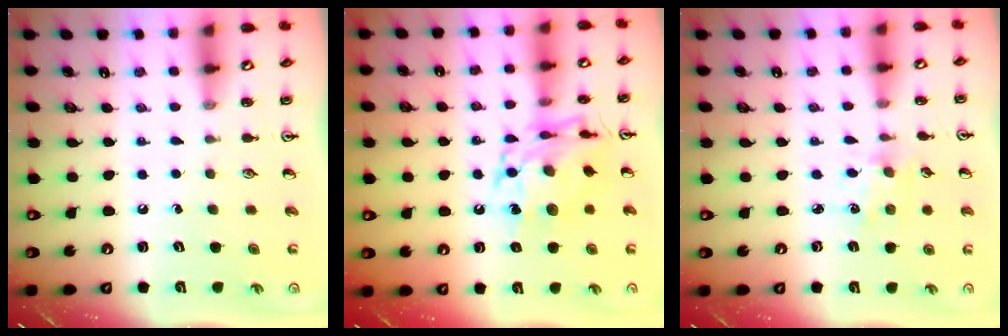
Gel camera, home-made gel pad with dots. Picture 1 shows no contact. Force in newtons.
{"total": 12.9, "press": 12.9, "slide": 1.0}
{"total": 1.7, "press": 1.7, "slide": 0.3}